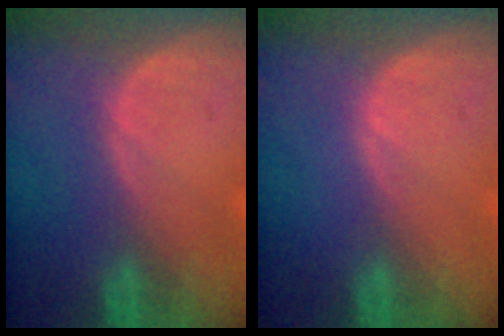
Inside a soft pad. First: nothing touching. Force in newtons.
{"total": 0.0}